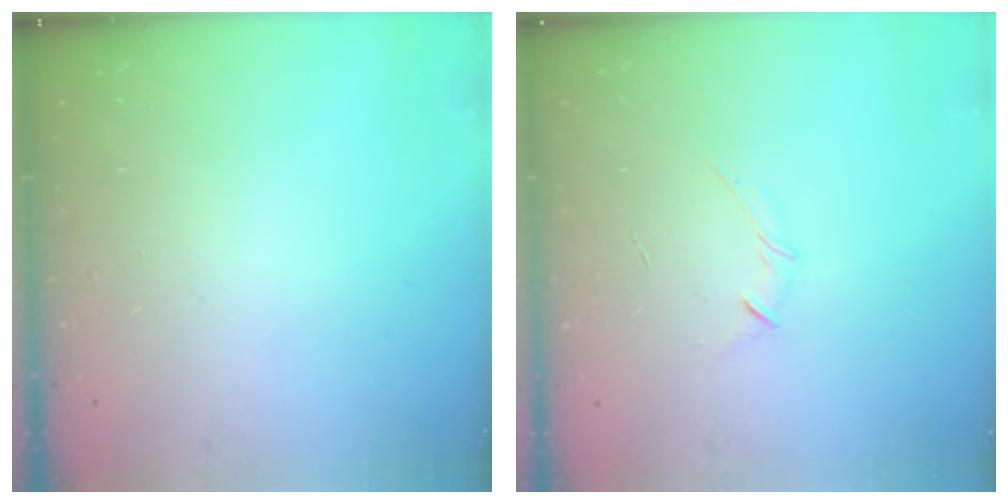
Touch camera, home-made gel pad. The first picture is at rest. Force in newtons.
{"total": 3.5, "press": 3.3, "slide": 1.0}